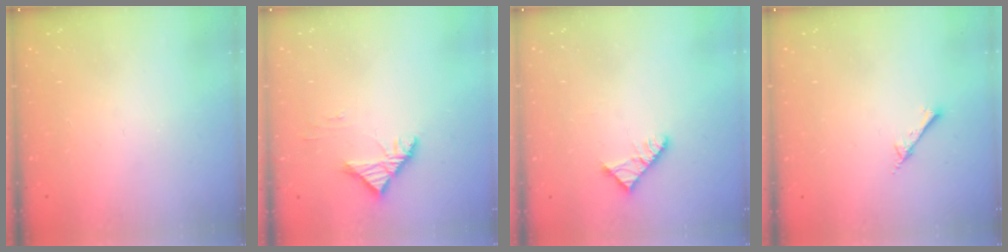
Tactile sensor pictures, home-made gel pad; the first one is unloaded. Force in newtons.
{"total": 4.2, "press": 4.0, "slide": 1.1}
{"total": 4.4, "press": 4.4, "slide": 0.6}
{"total": 2.6, "press": 2.6, "slide": 0.3}